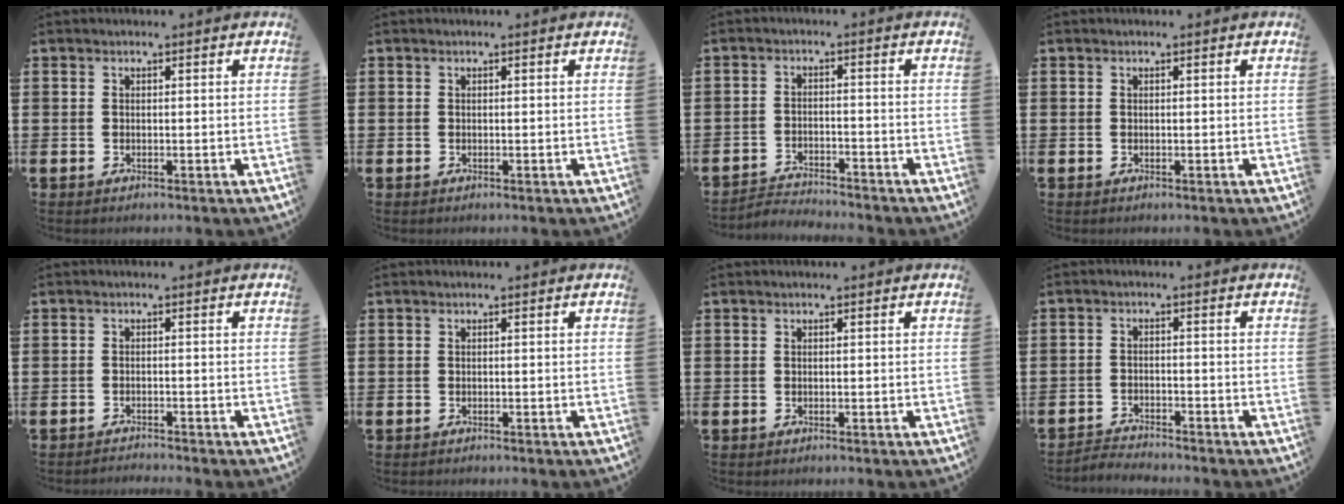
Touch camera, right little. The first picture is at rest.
{"total": 0.0}
{"total": 2.6, "force": [-2.6, 0.1, 0.0], "torque": [-0.006, 0.003, -0.057]}
{"total": 0.0}
{"total": 1.1, "force": [-1.1, -0.1, -0.1], "torque": [0.000, 0.002, -0.023]}
{"total": 0.0}
{"total": 0.0}
{"total": 2.2, "force": [-2.2, -0.1, -0.1], "torque": [-0.004, 0.003, -0.047]}